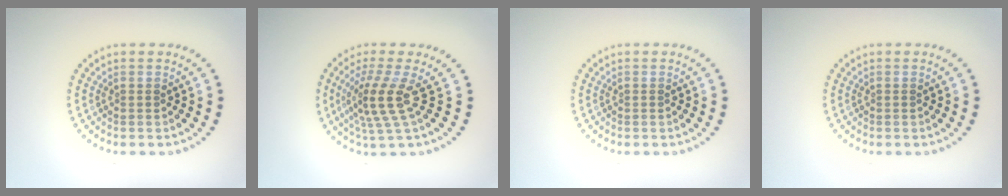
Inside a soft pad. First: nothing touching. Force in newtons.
{"total": 3.8, "press": 2.8, "slide": 2.6}
{"total": 0.0}
{"total": 0.0}